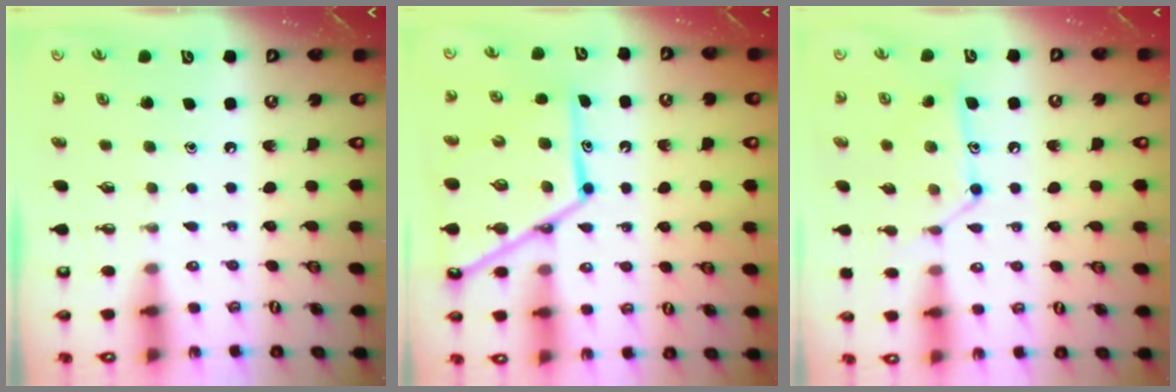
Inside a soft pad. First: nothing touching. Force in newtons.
{"total": 18.0, "press": 17.9, "slide": 1.5}
{"total": 12.2, "press": 12.2, "slide": 0.8}